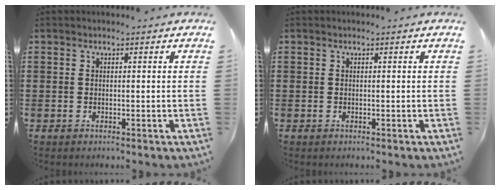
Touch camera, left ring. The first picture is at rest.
{"total": 0.0}